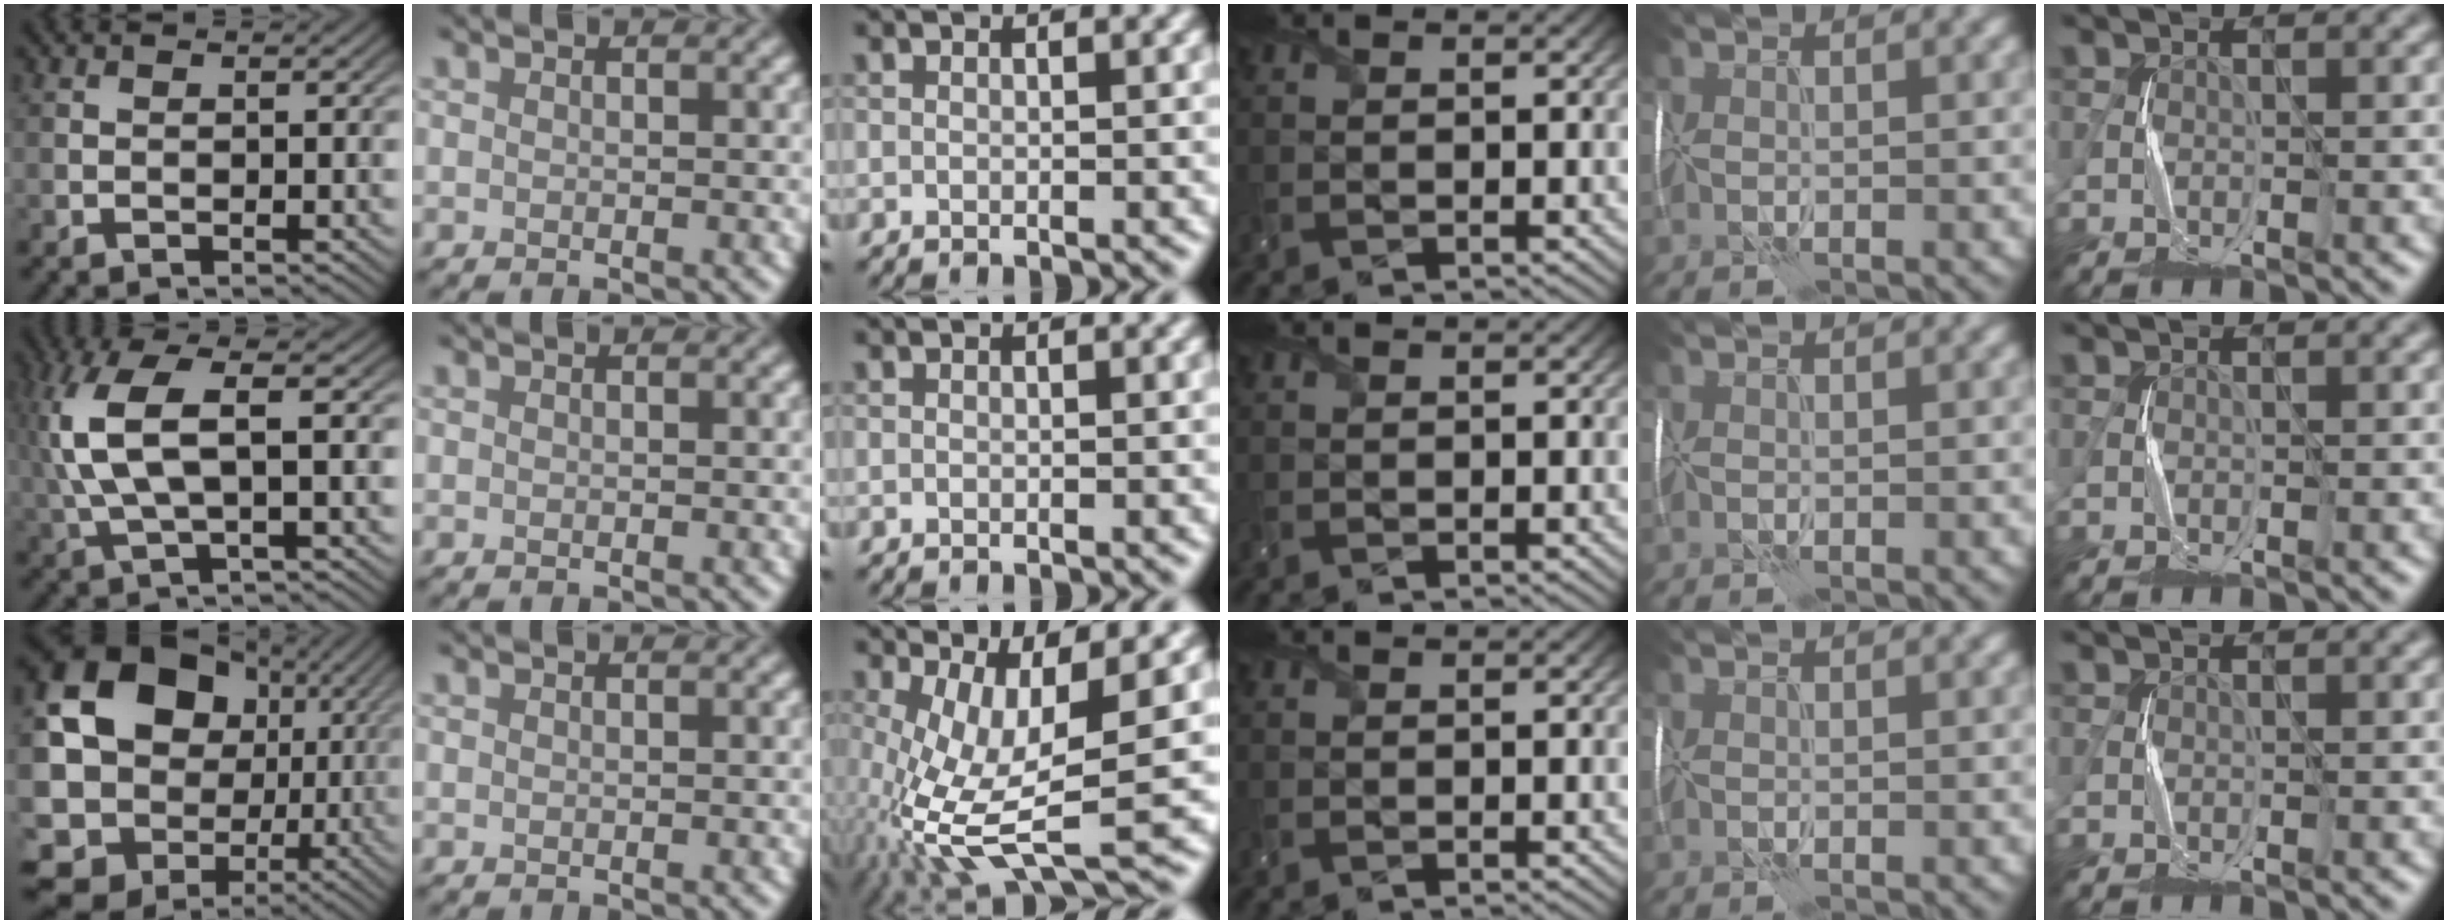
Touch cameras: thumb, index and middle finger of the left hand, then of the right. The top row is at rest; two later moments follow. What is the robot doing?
{"motion": "wrap", "object": "receipt paper"}